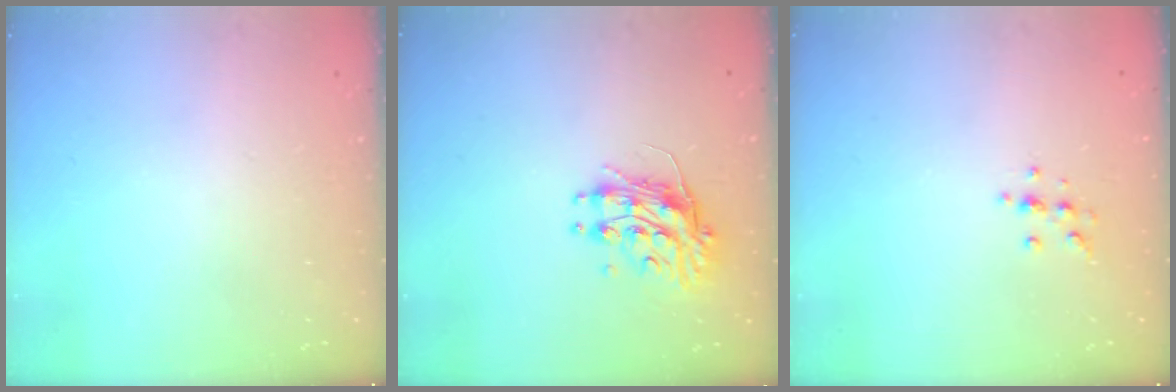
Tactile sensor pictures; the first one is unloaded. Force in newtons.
{"total": 10.3, "press": 10.3, "slide": 0.3}
{"total": 5.0, "press": 5.0, "slide": 0.6}